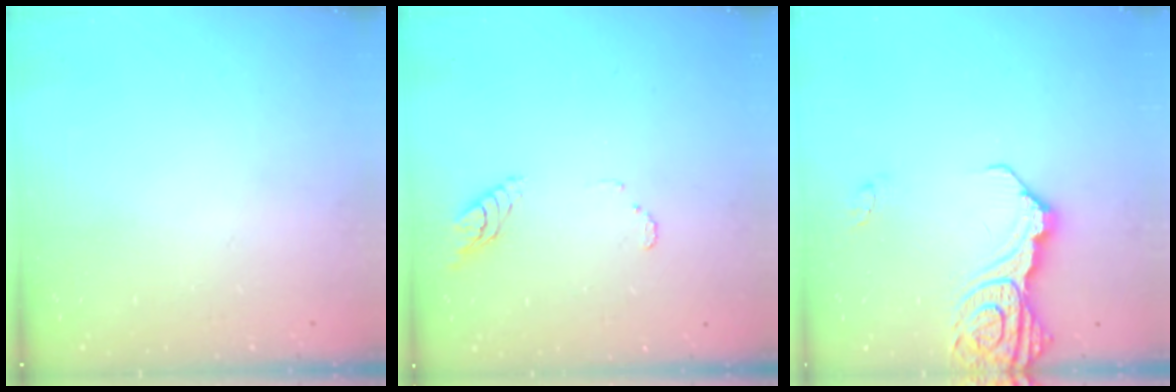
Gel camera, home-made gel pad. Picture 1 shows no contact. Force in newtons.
{"total": 6.7, "press": 6.7, "slide": 0.6}
{"total": 16.1, "press": 16.0, "slide": 1.9}